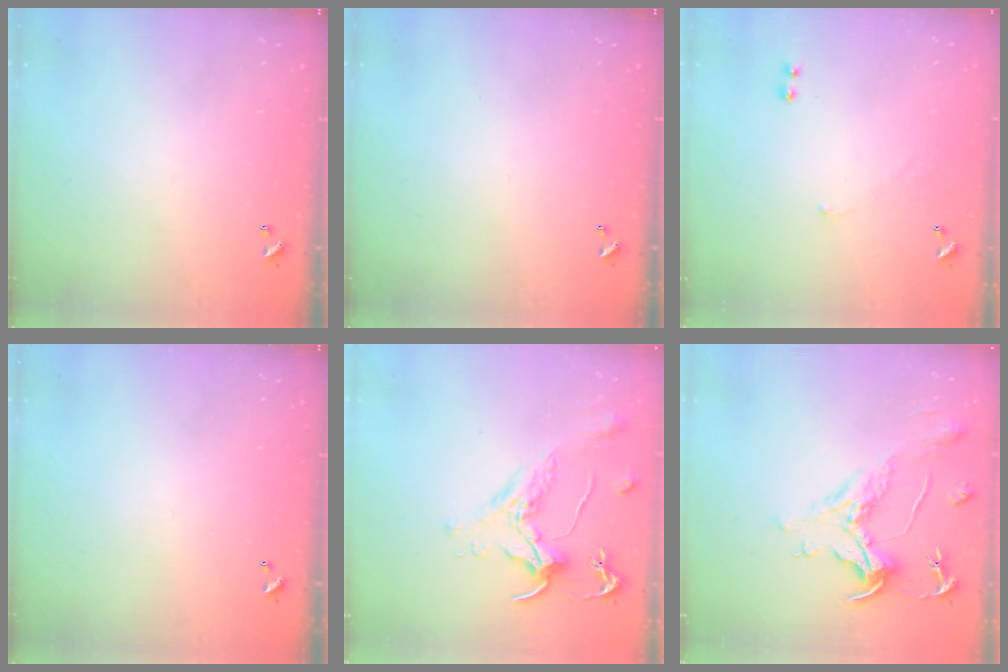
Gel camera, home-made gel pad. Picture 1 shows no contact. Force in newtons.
{"total": 0.0}
{"total": 1.0, "press": 0.7, "slide": 0.6}
{"total": 0.0}
{"total": 1.6, "press": 1.5, "slide": 0.7}
{"total": 2.1, "press": 1.6, "slide": 1.3}